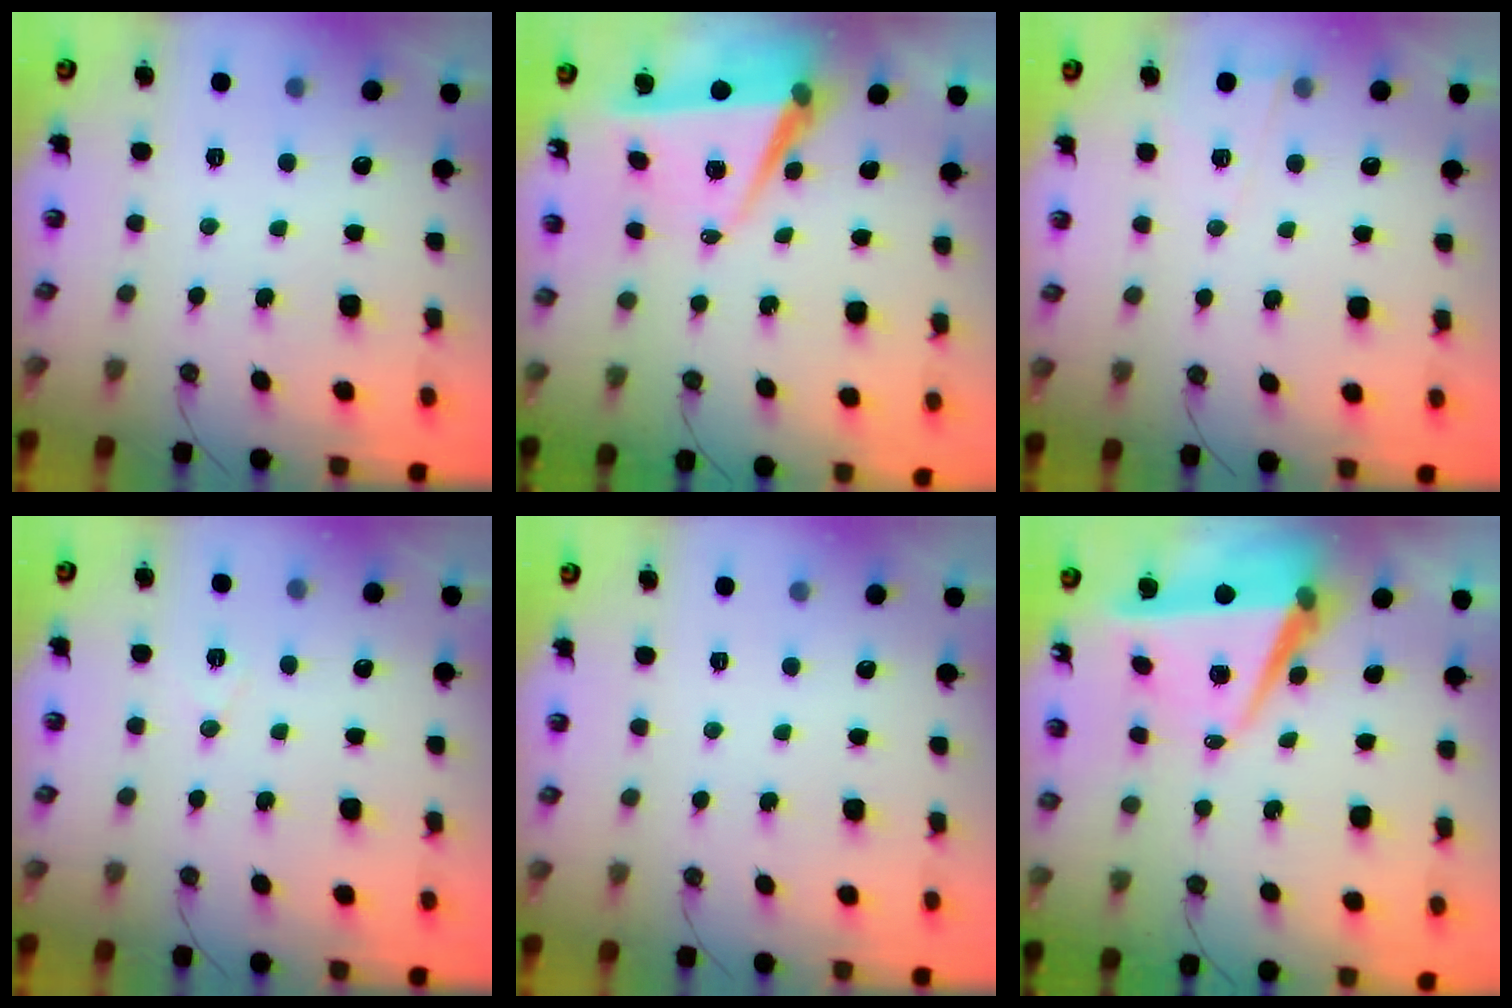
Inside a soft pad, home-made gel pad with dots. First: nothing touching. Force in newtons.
{"total": 7.0, "press": 5.6, "slide": 4.3}
{"total": 5.2, "press": 5.2, "slide": 0.2}
{"total": 6.0, "press": 4.0, "slide": 4.5}
{"total": 0.0}
{"total": 8.4, "press": 7.4, "slide": 4.1}